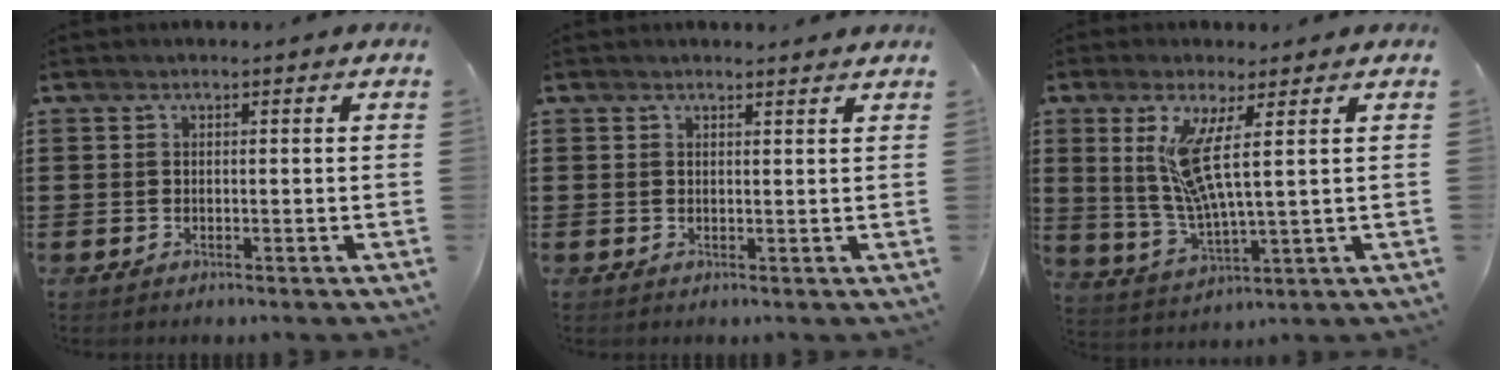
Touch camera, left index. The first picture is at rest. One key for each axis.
{"total": 1.2, "fx": 1.2, "fy": 0.0, "fz": 0.1, "tx": -0.004, "ty": -0.001, "tz": 0.024}
{"total": 9.6, "fx": 3.5, "fy": 1.2, "fz": 8.9, "tx": -0.193, "ty": -0.009, "tz": 0.058}